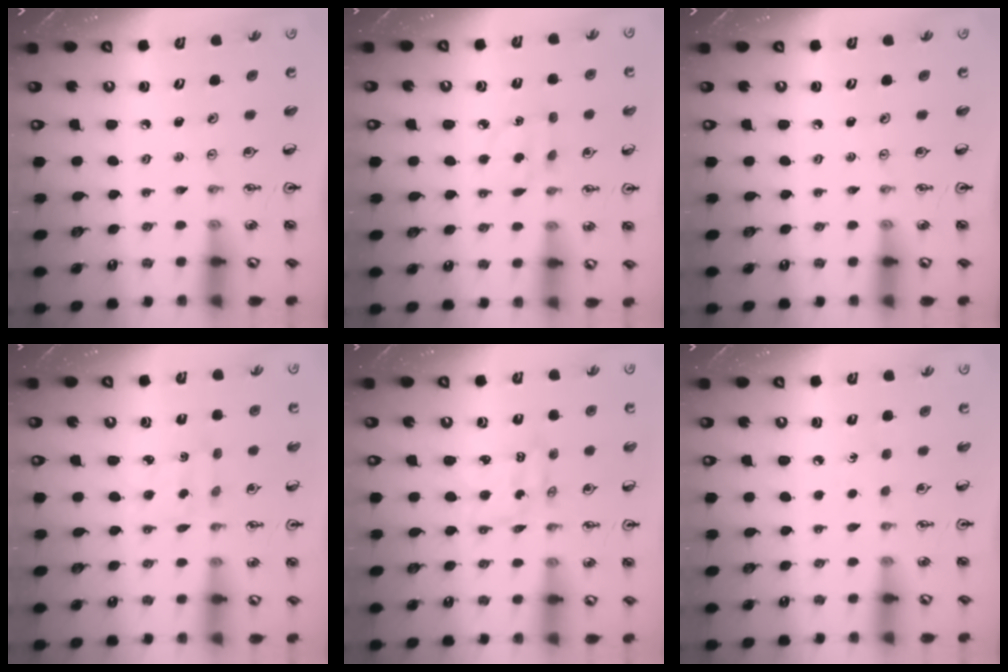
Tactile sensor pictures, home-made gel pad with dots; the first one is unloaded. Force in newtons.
{"total": 5.2, "press": 5.2, "slide": 0.5}
{"total": 0.0}
{"total": 1.7, "press": 1.5, "slide": 0.8}
{"total": 2.1, "press": 2.1, "slide": 0.1}
{"total": 4.1, "press": 4.0, "slide": 0.5}